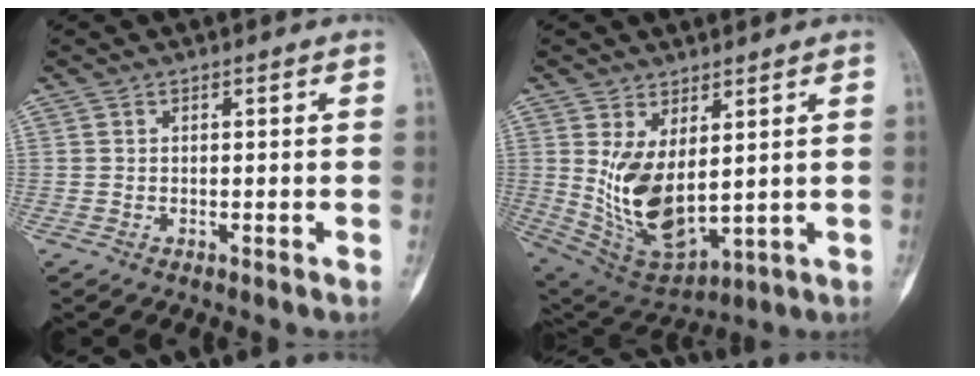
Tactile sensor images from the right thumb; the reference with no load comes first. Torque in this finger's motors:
{"motor_torque": [-0.89, 1.53, 0.17, 0.06, 0.15]}